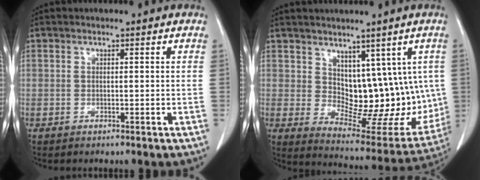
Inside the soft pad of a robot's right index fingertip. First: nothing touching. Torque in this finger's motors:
{"motor_torque": [0.25, 0.30, 0.17, 0.03]}